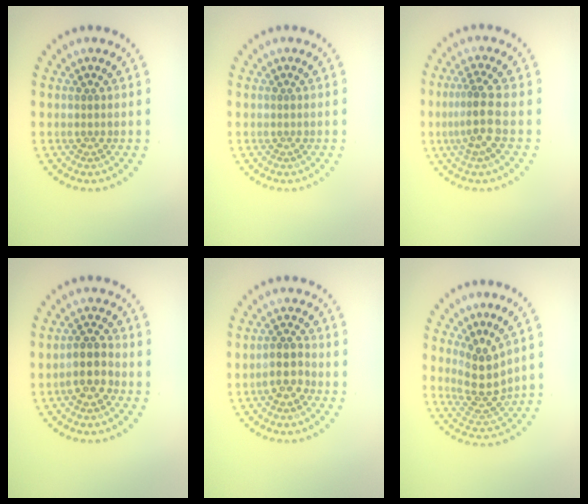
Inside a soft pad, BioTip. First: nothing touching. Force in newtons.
{"total": 0.0}
{"total": 2.9, "press": 2.5, "slide": 1.6}
{"total": 2.9, "press": 2.6, "slide": 1.2}
{"total": 2.6, "press": 2.4, "slide": 1.1}
{"total": 3.5, "press": 2.9, "slide": 1.9}